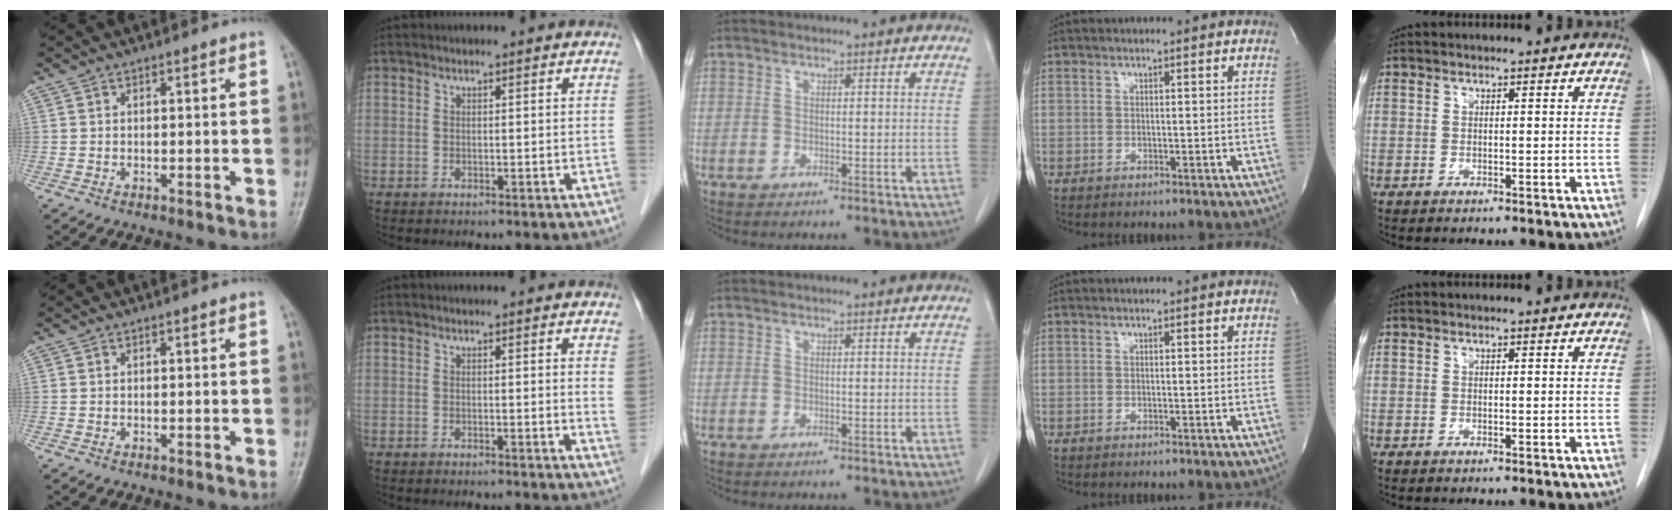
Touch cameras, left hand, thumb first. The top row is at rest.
{"index": {"total": 2.4, "force": [1.5, 0.2, 1.9], "torque": [-0.026, -0.005, 0.003]}}